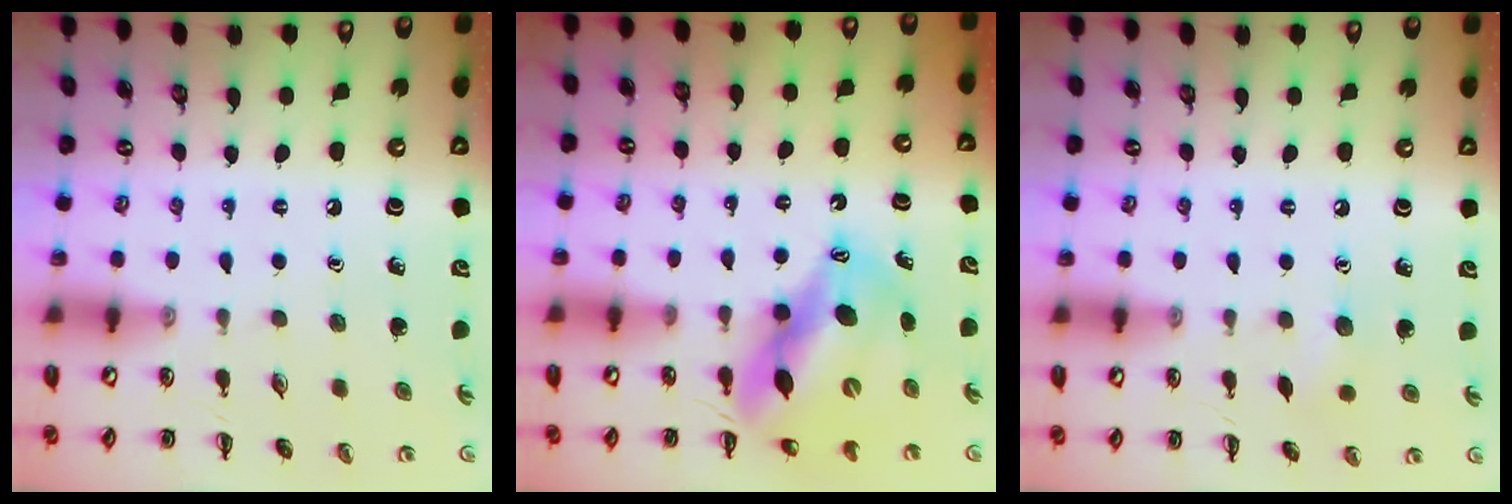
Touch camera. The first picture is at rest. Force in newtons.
{"total": 12.2, "press": 11.9, "slide": 2.9}
{"total": 4.6, "press": 4.5, "slide": 1.2}